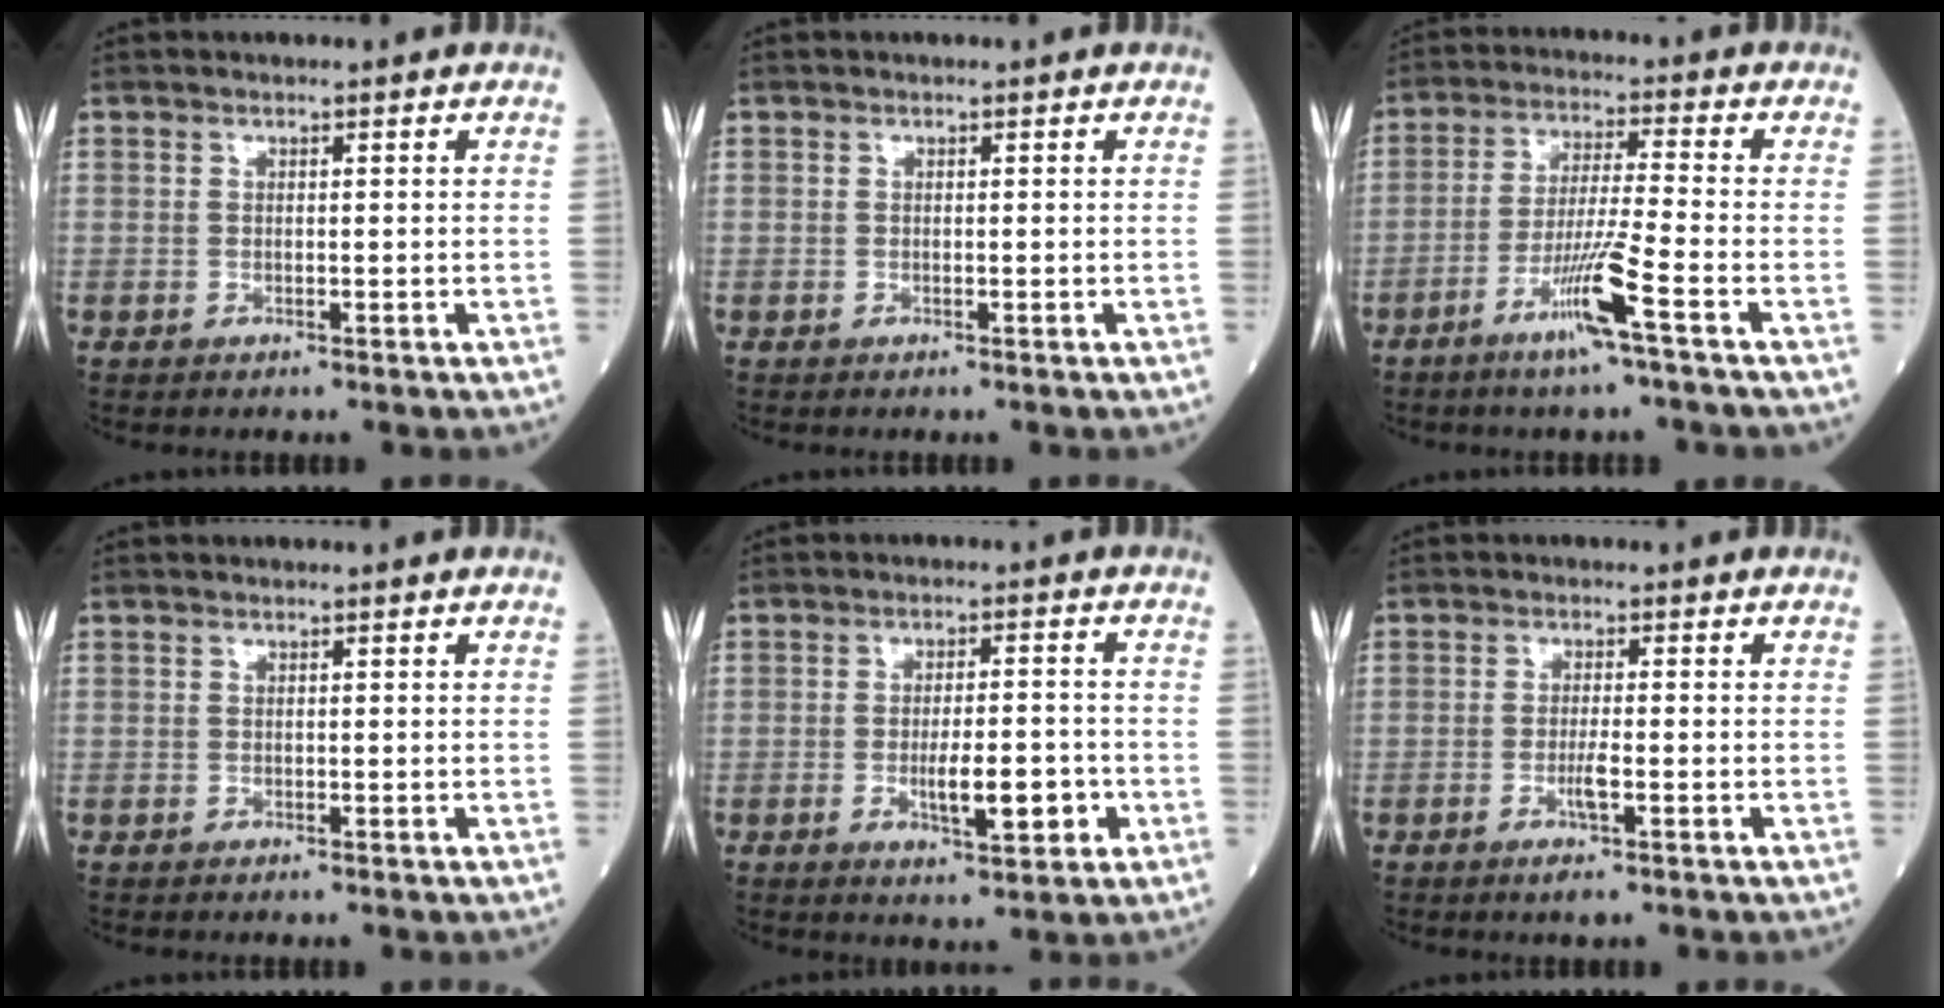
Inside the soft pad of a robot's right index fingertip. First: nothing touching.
{"total": 0.0}
{"total": 8.4, "force": [-4.4, -1.2, 7.1], "torque": [-0.137, -0.013, -0.088]}
{"total": 0.0}
{"total": 7.0, "force": [-2.0, 1.7, 6.5], "torque": [-0.106, -0.005, -0.029]}
{"total": 2.8, "force": [-1.2, -0.1, 2.5], "torque": [-0.051, -0.005, -0.025]}